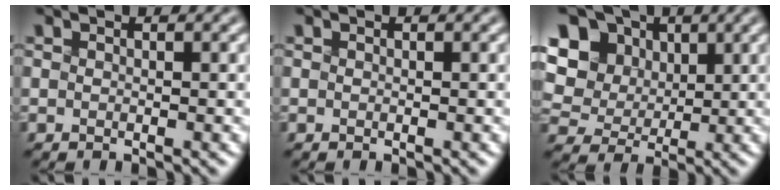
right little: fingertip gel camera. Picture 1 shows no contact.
{"total": 0.0}
{"total": 12.2, "force": [4.3, 9.6, 6.2], "torque": [-0.133, 0.032, 0.075]}